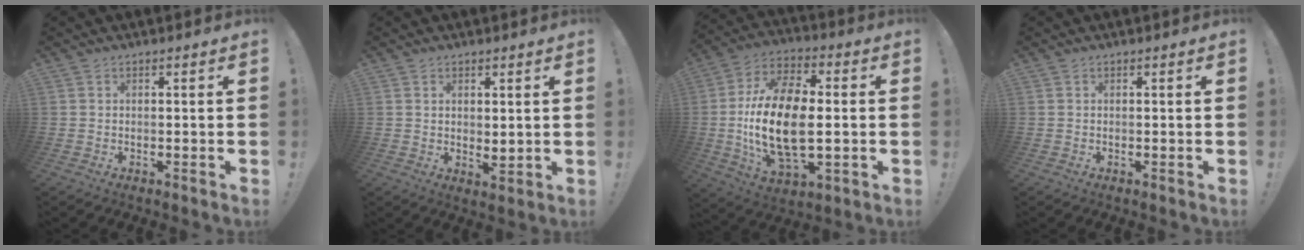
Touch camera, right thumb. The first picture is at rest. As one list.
[{"total": 2.4, "force": [1.3, 1.6, 1.2], "torque": [-0.003, -0.014, 0.021]}, {"total": 21.7, "force": [-1.3, 12.3, 17.8], "torque": [-0.333, -0.001, -0.022]}, {"total": 0.0}]